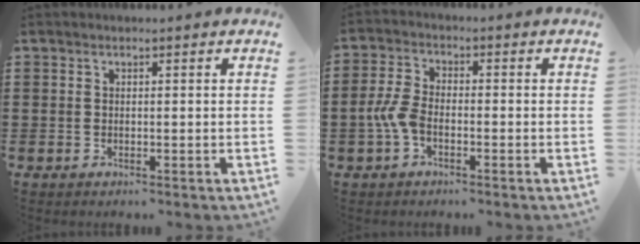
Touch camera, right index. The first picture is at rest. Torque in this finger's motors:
{"motor_torque": [1.43, 0.71, 0.20, 0.04]}